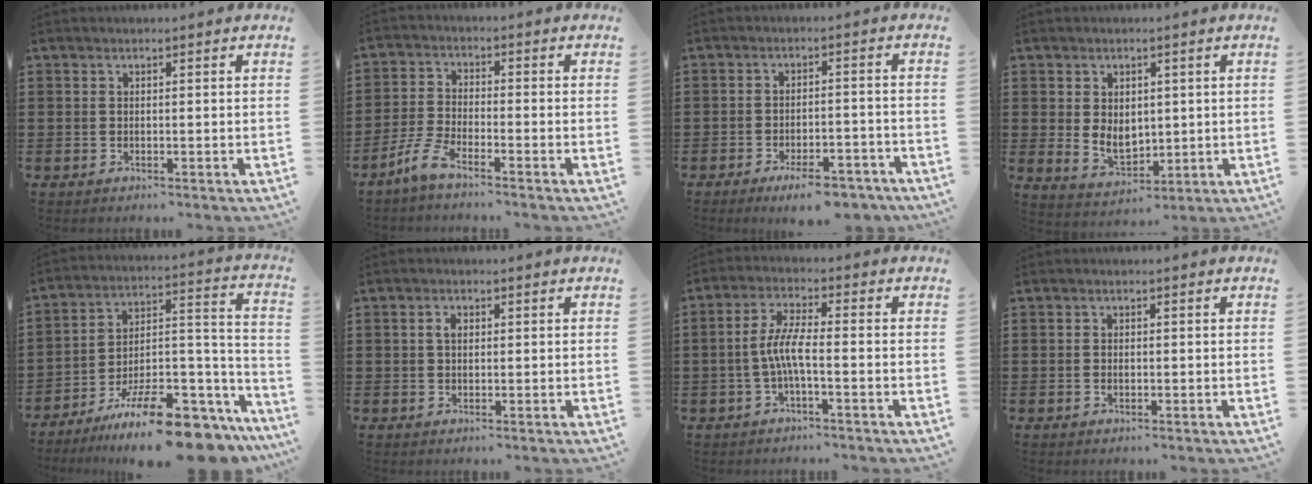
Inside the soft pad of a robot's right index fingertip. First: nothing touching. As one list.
[{"total": 4.2, "force": [-3.4, 0.4, 2.4], "torque": [-0.078, -0.009, -0.074]}, {"total": 5.7, "force": [-4.6, 1.0, 3.2], "torque": [-0.054, -0.001, -0.081]}, {"total": 4.4, "force": [0.8, 3.5, 2.6], "torque": [-0.042, 0.004, 0.012]}, {"total": 15.2, "force": [-11.8, 3.8, 8.9], "torque": [-0.130, 0.052, -0.200]}, {"total": 1.6, "force": [0.4, 0.9, 1.3], "torque": [-0.028, 0.005, 0.007]}, {"total": 5.5, "force": [-1.4, 0.9, 5.2], "torque": [-0.122, -0.009, -0.035]}, {"total": 0.6, "force": [-0.1, 0.4, 0.4], "torque": [-0.010, 0.000, -0.002]}]